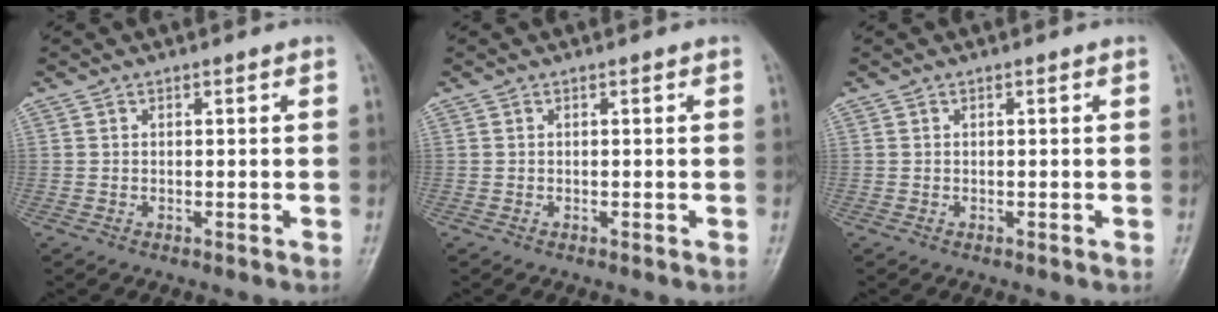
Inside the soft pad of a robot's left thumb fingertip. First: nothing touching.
{"total": 0.0}
{"total": 0.0}